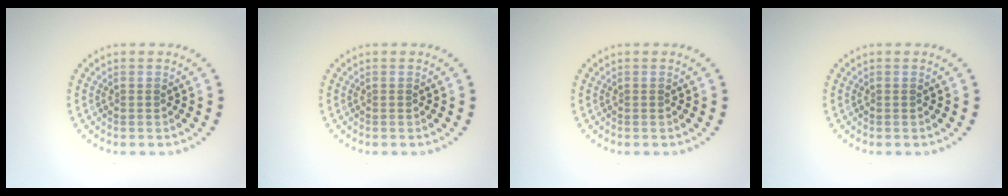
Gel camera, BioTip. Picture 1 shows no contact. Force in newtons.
{"total": 0.0}
{"total": 0.0}
{"total": 0.0}